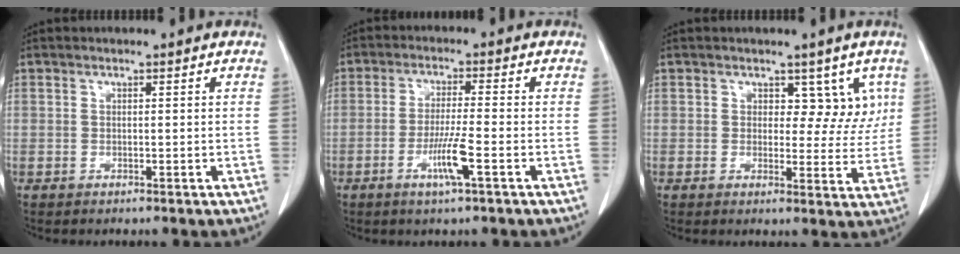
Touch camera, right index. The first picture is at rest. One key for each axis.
{"total": 5.7, "fx": -2.4, "fy": -0.3, "fz": 5.2, "tx": -0.099, "ty": -0.011, "tz": -0.046}
{"total": 5.5, "fx": 2.6, "fy": 3.6, "fz": 3.3, "tx": -0.012, "ty": 0.003, "tz": 0.030}